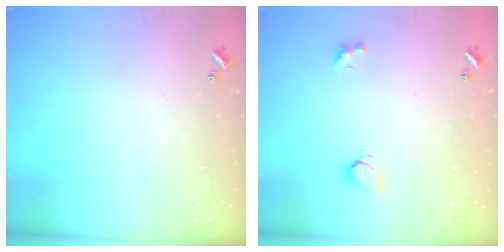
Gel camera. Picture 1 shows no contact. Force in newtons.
{"total": 2.0, "press": 2.0, "slide": 0.3}